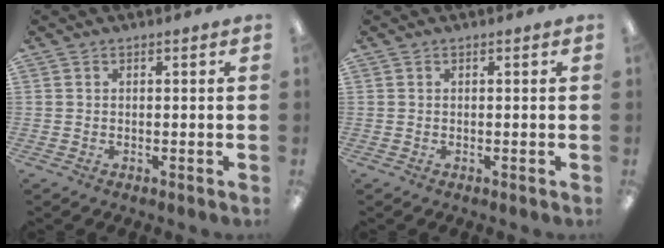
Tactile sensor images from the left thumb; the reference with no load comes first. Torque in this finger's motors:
{"motor_torque": [-0.19, -0.13, 0.19, 0.00, 0.00]}